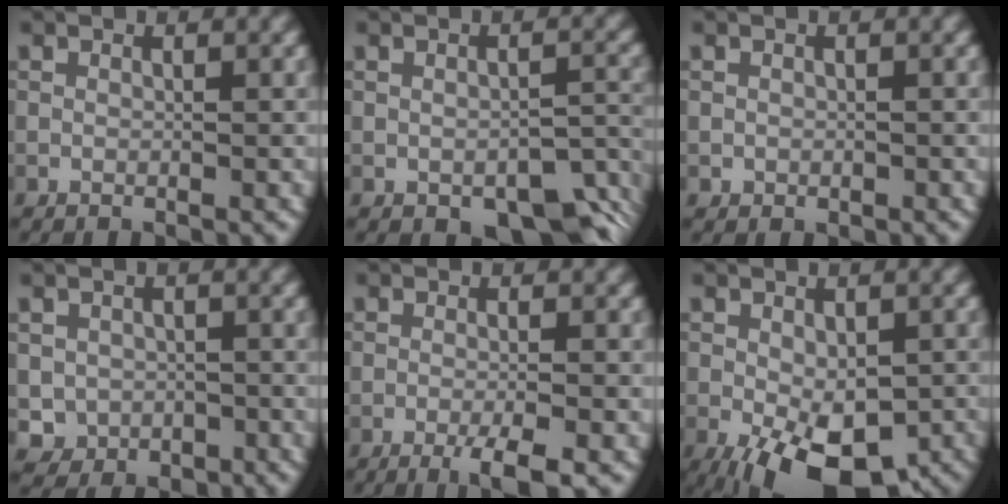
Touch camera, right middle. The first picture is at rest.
{"total": 5.9, "force": [-3.7, 2.7, 3.7], "torque": [-0.039, -0.019, -0.039]}
{"total": 0.5, "force": [-0.1, 0.5, 0.0], "torque": [0.004, -0.005, -0.002]}
{"total": 2.8, "force": [-0.6, 2.6, 0.7], "torque": [-0.006, -0.010, -0.008]}
{"total": 3.5, "force": [-2.0, 0.5, 2.8], "torque": [-0.046, 0.002, -0.039]}
{"total": 10.3, "force": [-4.5, 5.1, 7.7], "torque": [-0.137, -0.033, -0.054]}